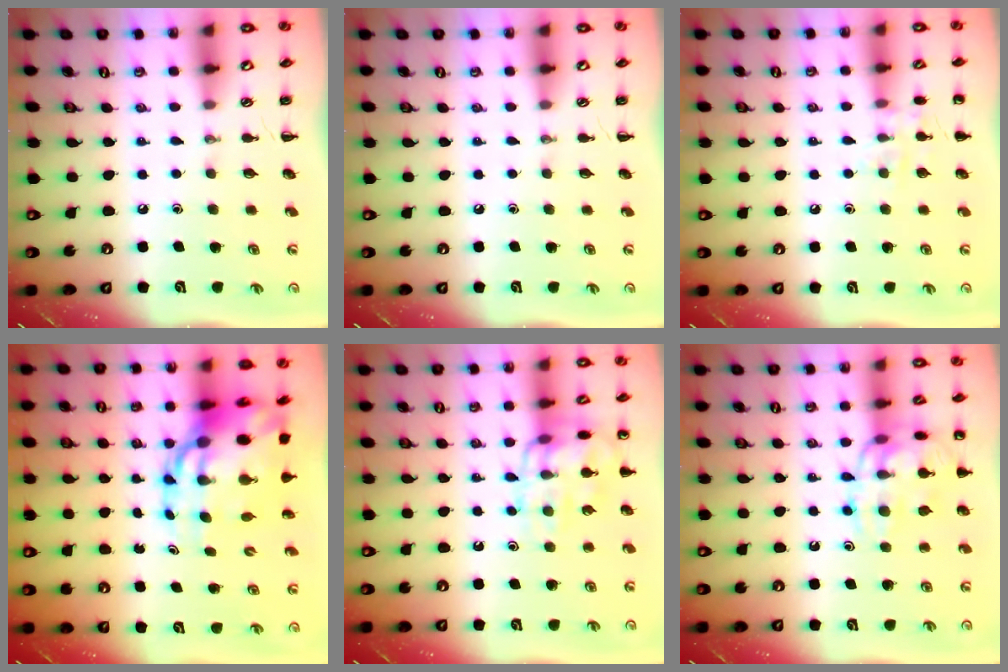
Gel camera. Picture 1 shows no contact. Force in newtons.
{"total": 0.0}
{"total": 7.7, "press": 7.5, "slide": 1.5}
{"total": 17.0, "press": 16.4, "slide": 4.7}
{"total": 14.7, "press": 14.6, "slide": 1.1}
{"total": 15.1, "press": 15.0, "slide": 1.6}